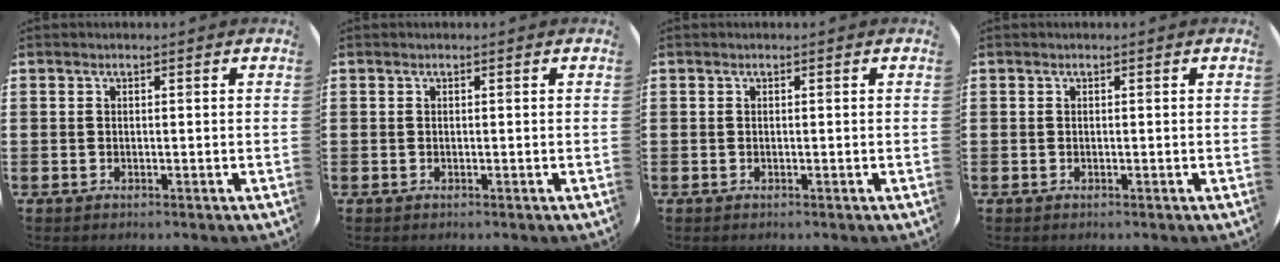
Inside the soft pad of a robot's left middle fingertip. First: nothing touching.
{"total": 0.0}
{"total": 0.0}
{"total": 0.0}